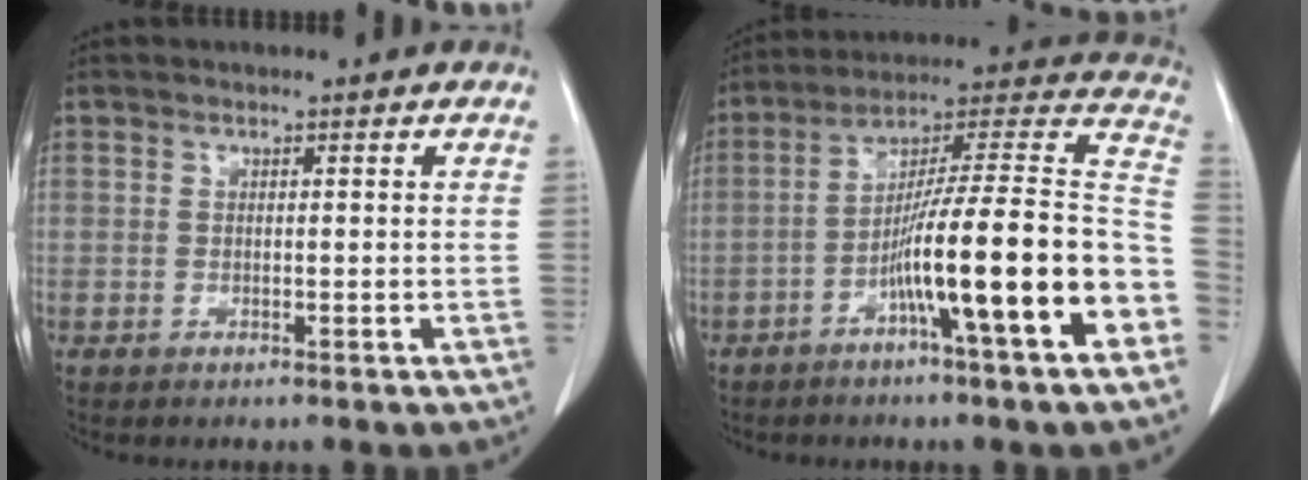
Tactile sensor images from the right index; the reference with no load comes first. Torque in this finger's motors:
{"motor_torque": [2.10, -0.04, 1.05, 0.21]}